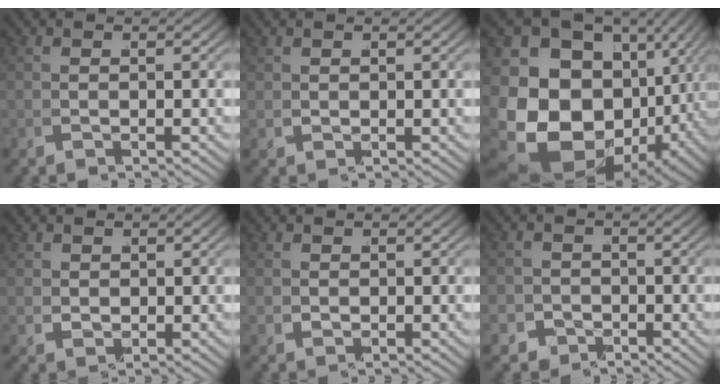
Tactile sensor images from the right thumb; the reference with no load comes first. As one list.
[{"total": 1.8, "force": [0.8, 1.4, 0.7], "torque": [-0.026, -0.001, 0.017]}, {"total": 22.2, "force": [-0.5, 16.9, 14.4], "torque": [-0.295, -0.065, 0.009]}, {"total": 2.4, "force": [1.2, 1.6, 1.1], "torque": [-0.030, -0.008, 0.032]}, {"total": 1.9, "force": [0.8, 1.5, 0.9], "torque": [-0.027, -0.005, 0.019]}, {"total": 4.4, "force": [-1.9, 3.9, 0.5], "torque": [-0.015, -0.010, -0.041]}]